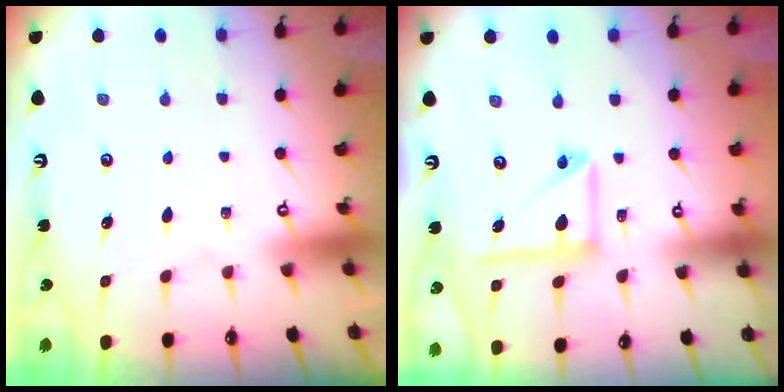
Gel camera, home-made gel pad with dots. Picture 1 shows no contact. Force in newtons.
{"total": 12.6, "press": 12.5, "slide": 1.5}